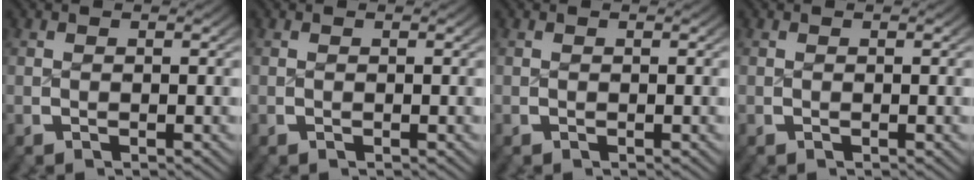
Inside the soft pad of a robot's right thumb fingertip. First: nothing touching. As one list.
[{"total": 0.0}, {"total": 0.0}, {"total": 0.0}]